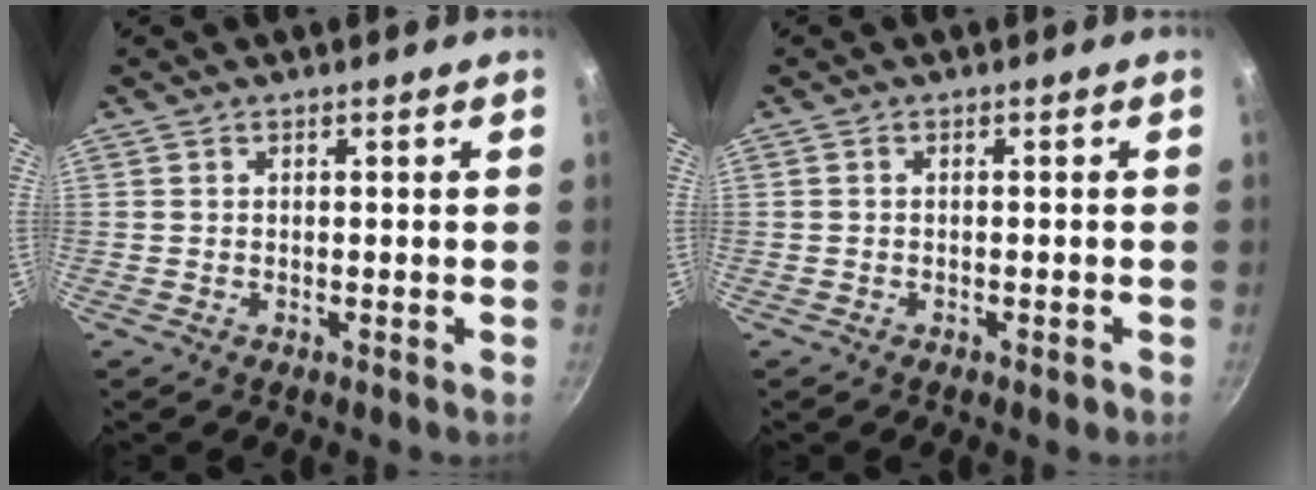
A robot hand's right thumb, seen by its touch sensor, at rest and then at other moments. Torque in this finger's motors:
{"motor_torque": [0.76, 0.11, -0.18, 0.01, 0.08]}